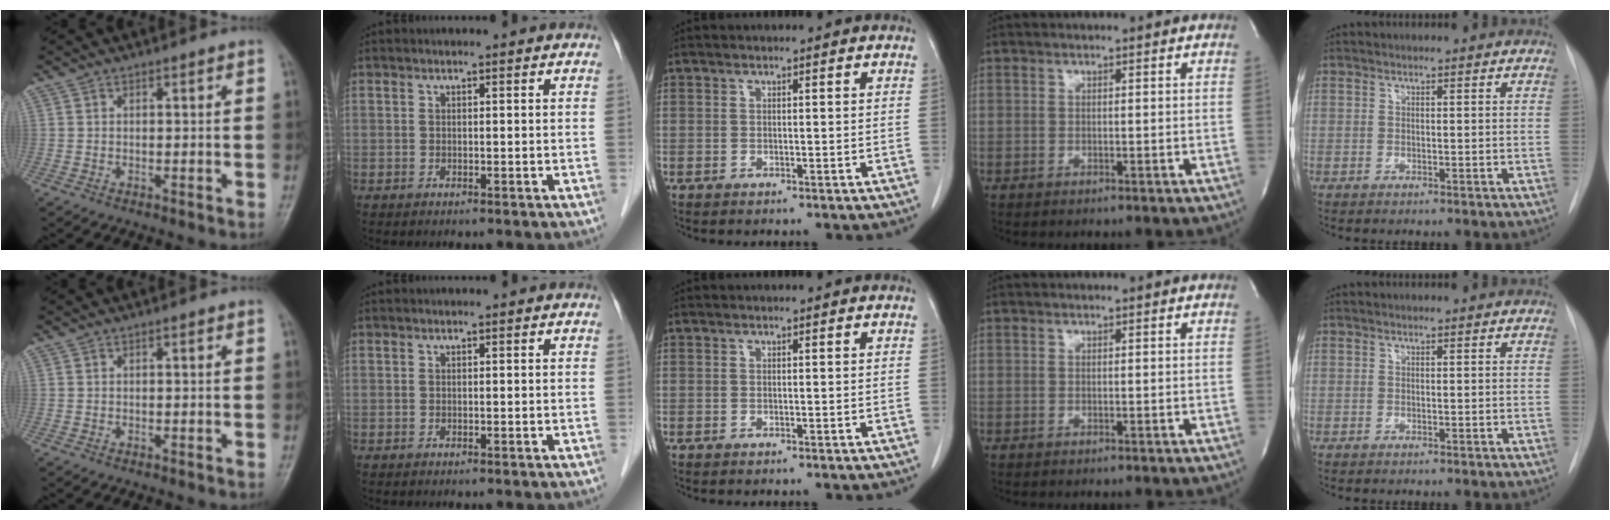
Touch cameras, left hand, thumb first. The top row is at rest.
{}